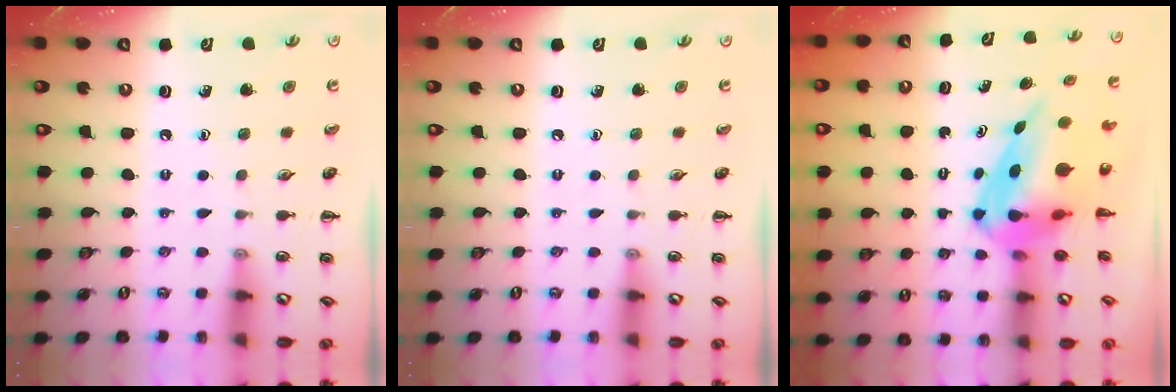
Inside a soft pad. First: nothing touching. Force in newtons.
{"total": 0.0}
{"total": 8.8, "press": 8.3, "slide": 2.8}